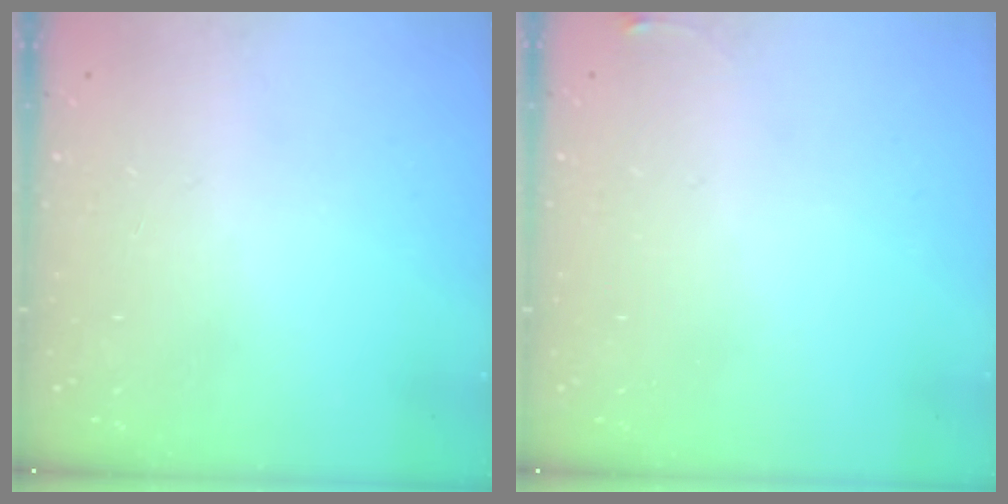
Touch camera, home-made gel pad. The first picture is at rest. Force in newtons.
{"total": 3.6, "press": 3.5, "slide": 0.6}